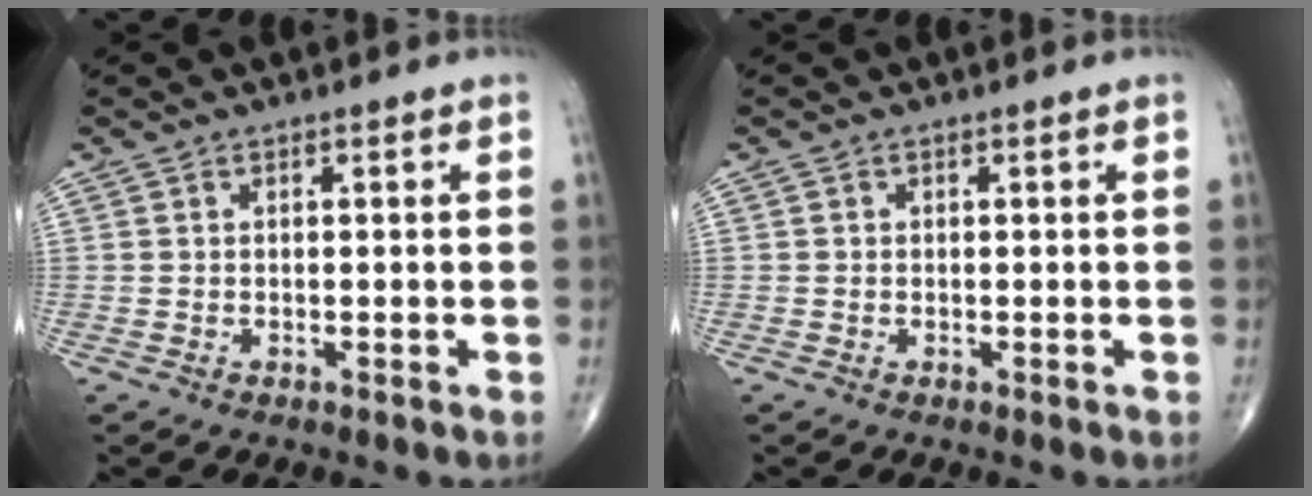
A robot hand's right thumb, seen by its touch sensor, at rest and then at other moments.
{"total": 0.0}